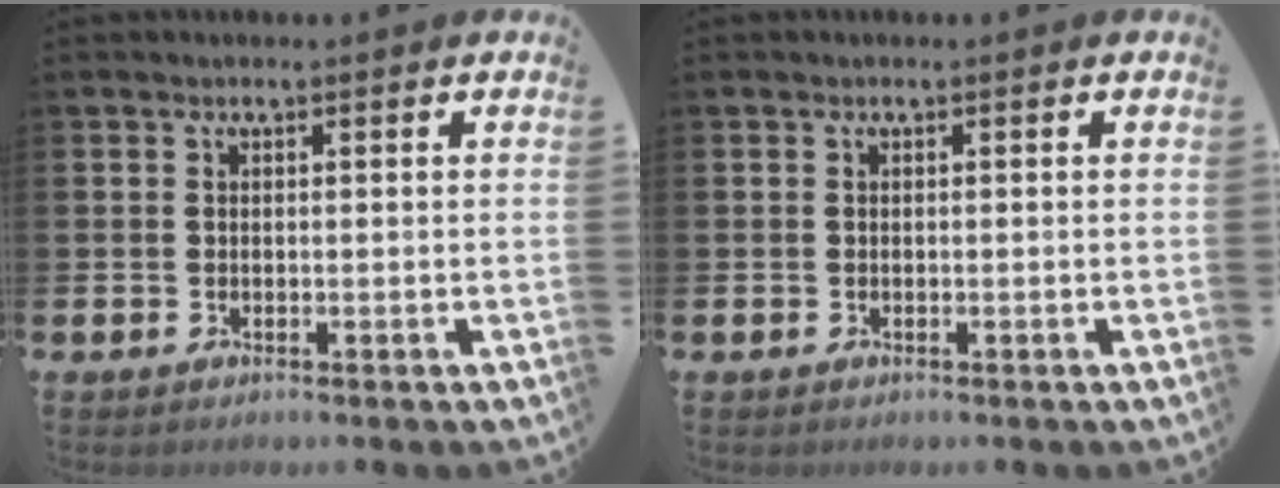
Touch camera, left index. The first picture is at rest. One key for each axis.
{"total": 0.0}